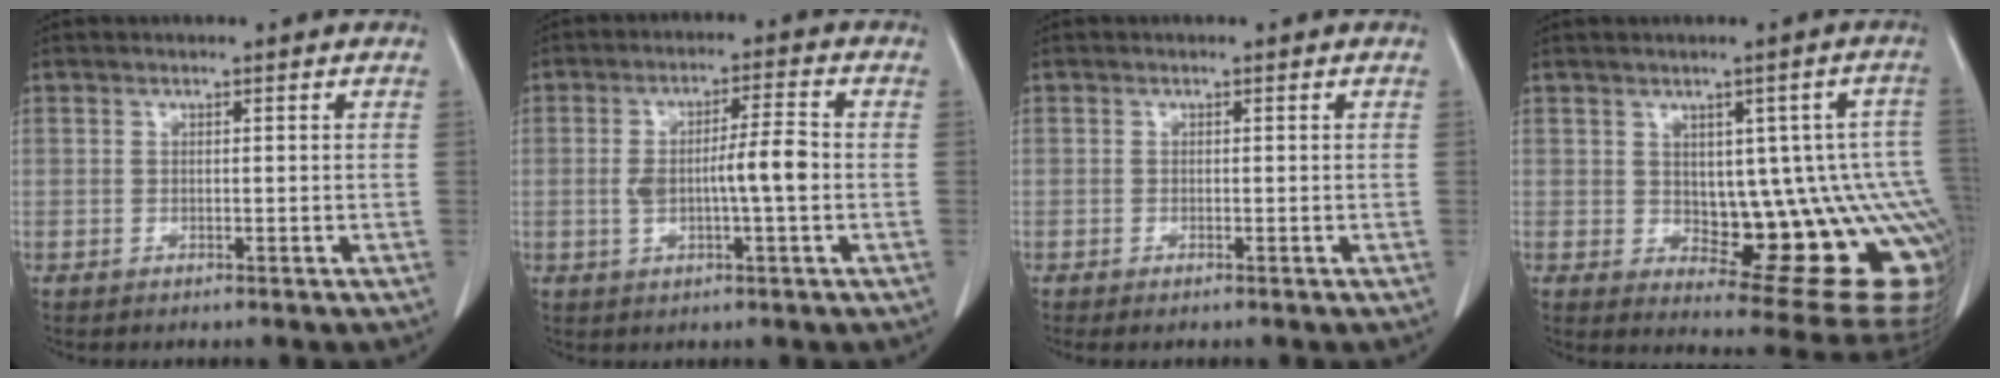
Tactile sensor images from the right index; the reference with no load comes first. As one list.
[{"total": 7.0, "force": [-0.6, 0.9, 6.9], "torque": [-0.125, 0.008, -0.010]}, {"total": 0.7, "force": [-0.5, 0.0, 0.5], "torque": [-0.011, -0.002, -0.007]}, {"total": 16.9, "force": [-1.8, 6.5, 15.5], "torque": [-0.120, 0.016, 0.000]}]